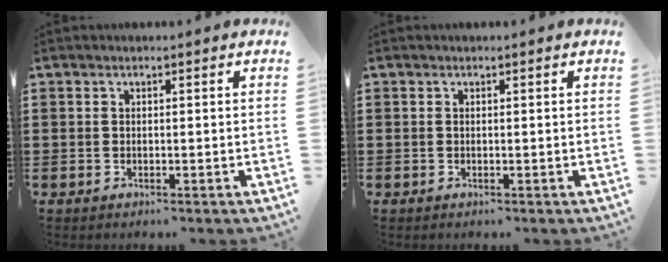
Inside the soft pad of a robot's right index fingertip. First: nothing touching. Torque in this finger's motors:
{"motor_torque": [-0.29, 0.29, 0.00, -0.01]}